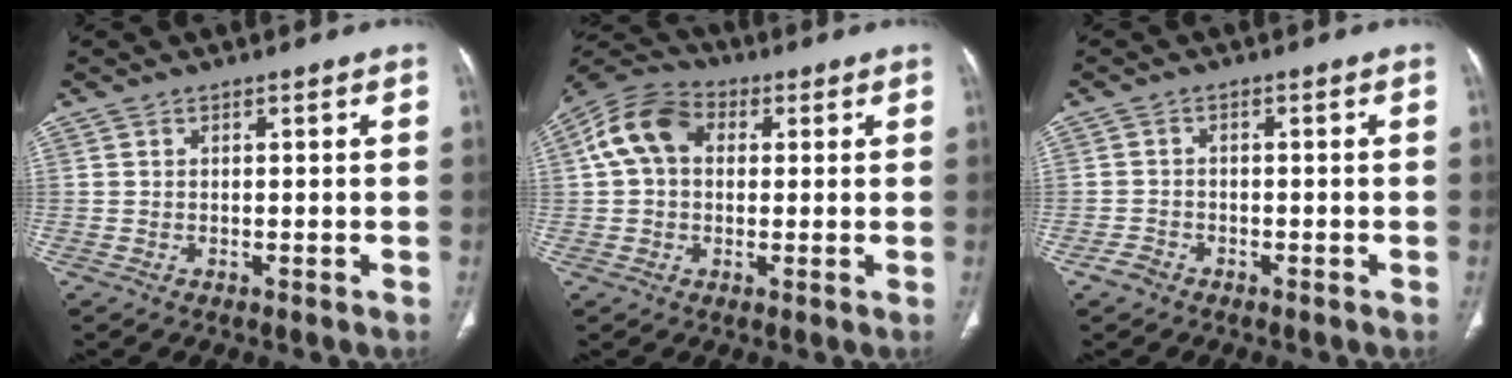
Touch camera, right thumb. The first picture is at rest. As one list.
[{"total": 10.6, "force": [2.1, 7.8, 7.0], "torque": [-0.128, 0.028, 0.027]}, {"total": 2.3, "force": [-1.6, 1.6, 0.5], "torque": [-0.013, 0.010, -0.029]}]